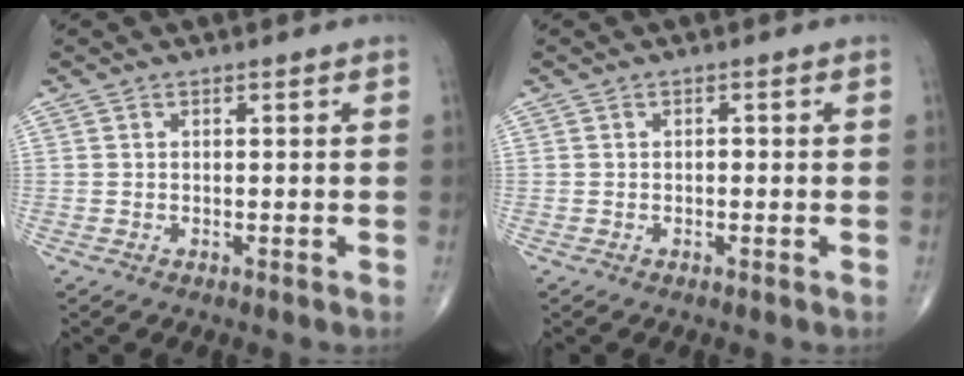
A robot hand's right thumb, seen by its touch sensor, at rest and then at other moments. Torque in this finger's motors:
{"motor_torque": [-0.03, -0.10, 0.36, 0.26, -0.01]}